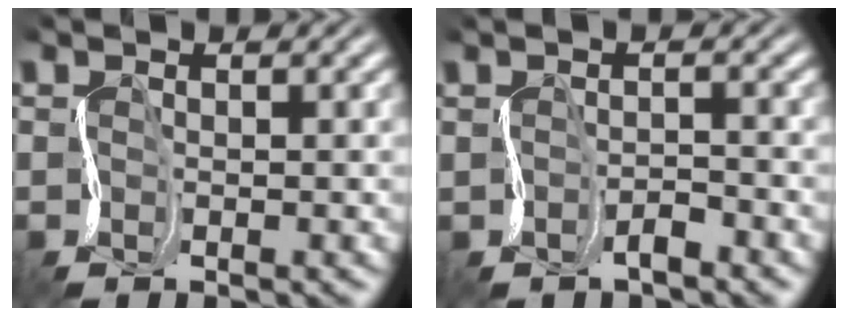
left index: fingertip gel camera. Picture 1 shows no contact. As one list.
[{"total": 1.0, "force": [0.3, -0.7, -0.7], "torque": [0.004, 0.011, -0.007]}]